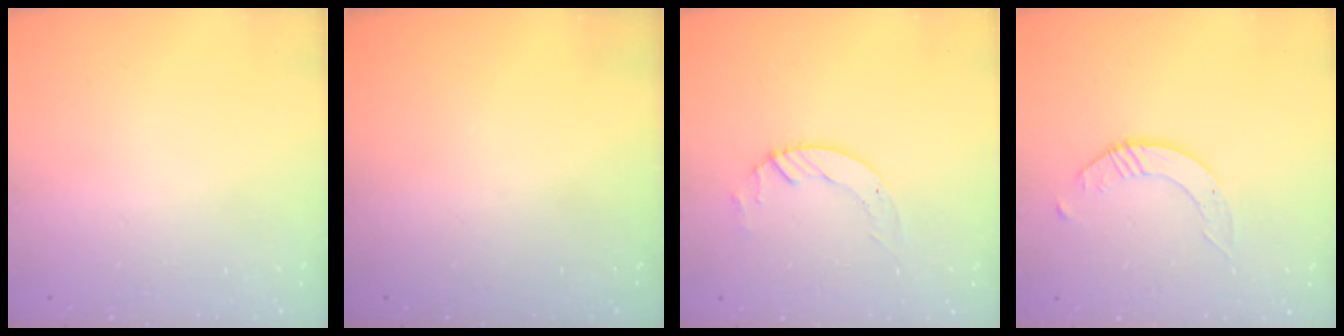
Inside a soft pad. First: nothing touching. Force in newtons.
{"total": 0.0}
{"total": 4.5, "press": 4.5, "slide": 0.4}
{"total": 2.9, "press": 2.9, "slide": 0.2}